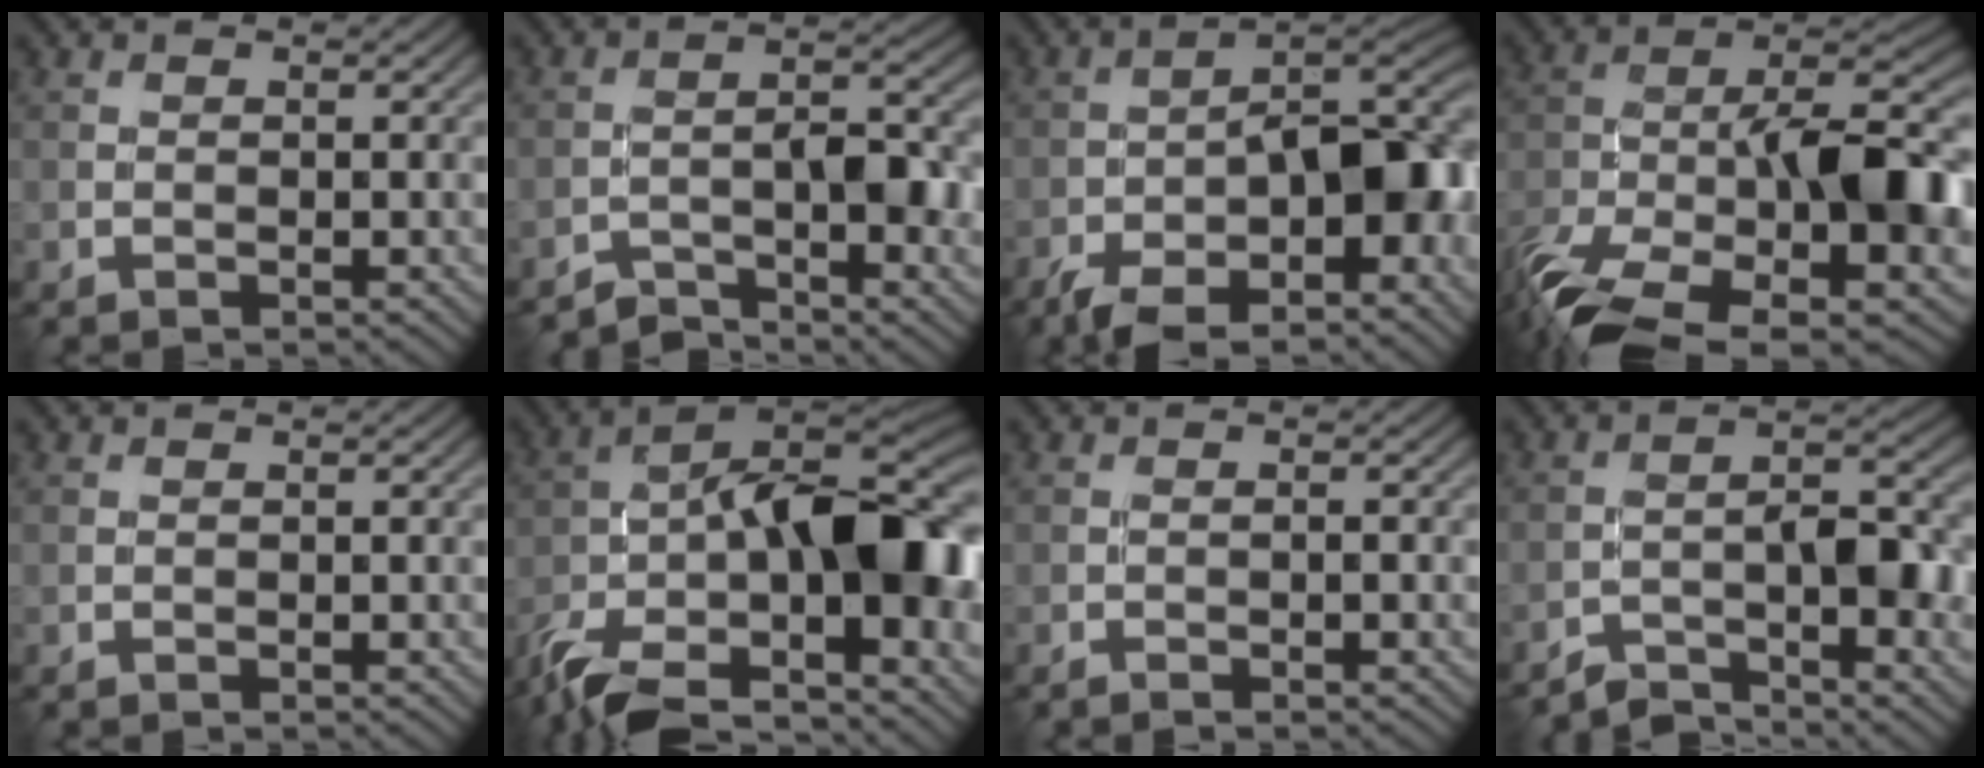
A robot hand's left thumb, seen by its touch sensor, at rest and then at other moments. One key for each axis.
{"total": 6.0, "fx": -3.7, "fy": 1.9, "fz": 4.3, "tx": -0.063, "ty": 0.008, "tz": -0.067}
{"total": 15.7, "fx": -6.8, "fy": 6.7, "fz": 12.5, "tx": -0.182, "ty": -0.019, "tz": -0.115}
{"total": 17.5, "fx": -8.1, "fy": 6.8, "fz": 14.0, "tx": -0.264, "ty": -0.014, "tz": -0.136}
{"total": 0.0}
{"total": 17.0, "fx": -7.7, "fy": 6.1, "fz": 13.9, "tx": -0.241, "ty": -0.016, "tz": -0.146}
{"total": 1.4, "fx": -0.8, "fy": 0.2, "fz": 1.1, "tx": -0.020, "ty": 0.003, "tz": -0.014}
{"total": 6.7, "fx": -4.1, "fy": 2.1, "fz": 4.9, "tx": -0.073, "ty": 0.008, "tz": -0.076}